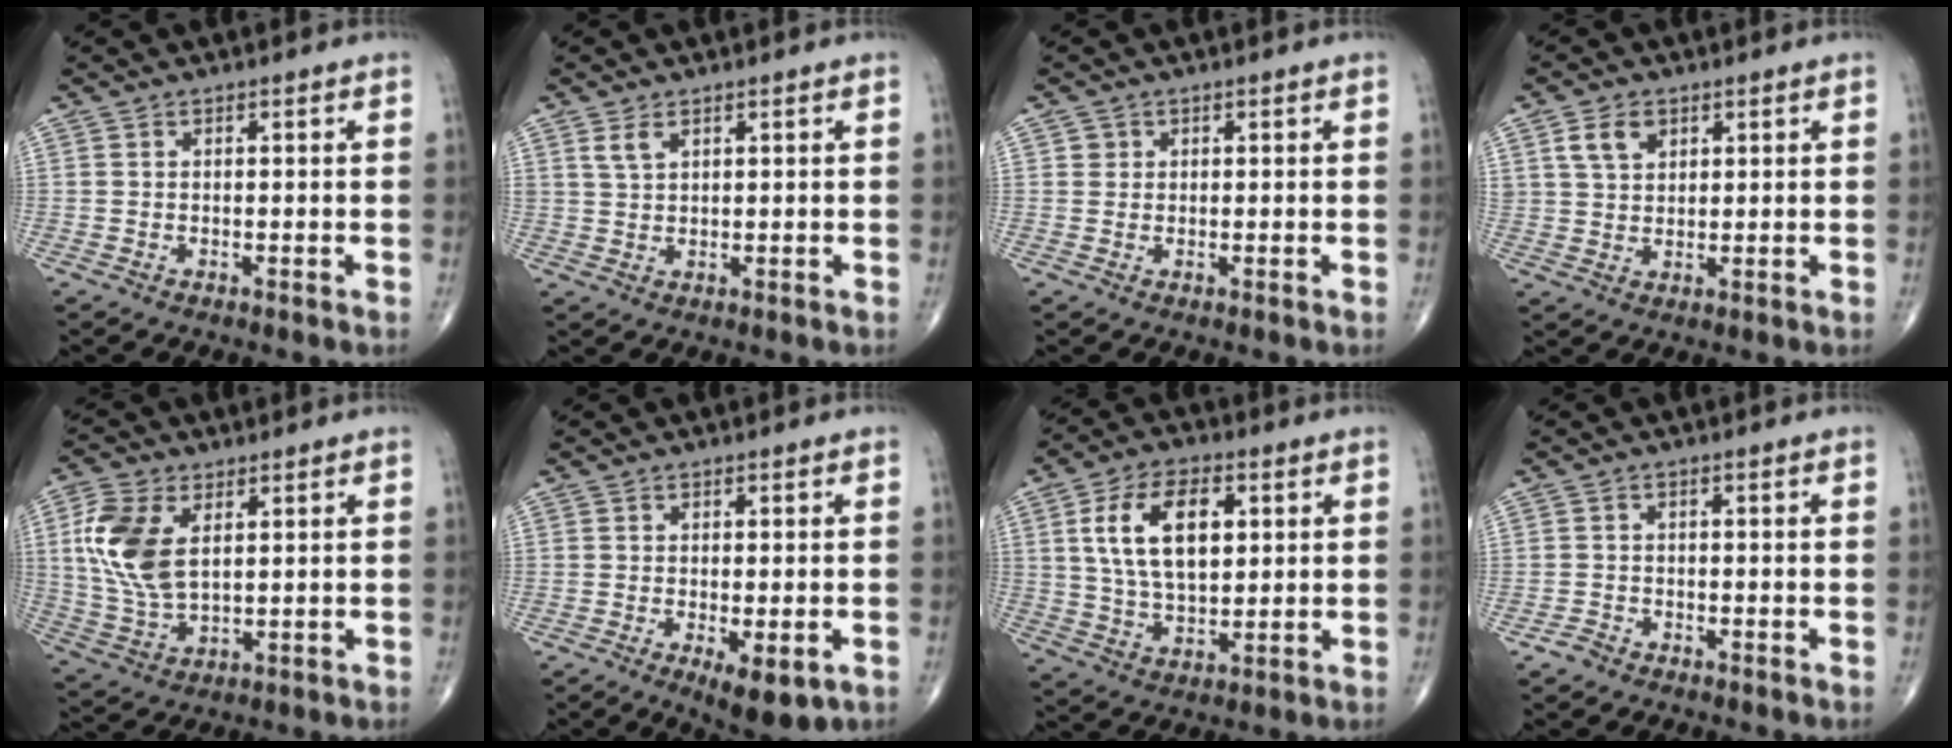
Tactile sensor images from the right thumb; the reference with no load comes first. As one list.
[{"total": 2.6, "force": [1.6, 1.3, 1.6], "torque": [-0.028, -0.002, 0.037]}, {"total": 1.3, "force": [0.4, 1.3, 0.2], "torque": [0.008, 0.000, 0.003]}, {"total": 5.2, "force": [2.5, 3.5, 2.9], "torque": [-0.037, -0.008, 0.047]}, {"total": 12.3, "force": [3.2, 7.0, 9.6], "torque": [-0.202, -0.007, 0.067]}, {"total": 7.1, "force": [-2.6, 2.7, 6.1], "torque": [-0.085, -0.012, -0.031]}, {"total": 14.0, "force": [3.5, 7.8, 11.1], "torque": [-0.186, -0.004, 0.065]}, {"total": 1.6, "force": [-1.2, 0.9, 0.3], "torque": [-0.009, 0.002, -0.026]}]